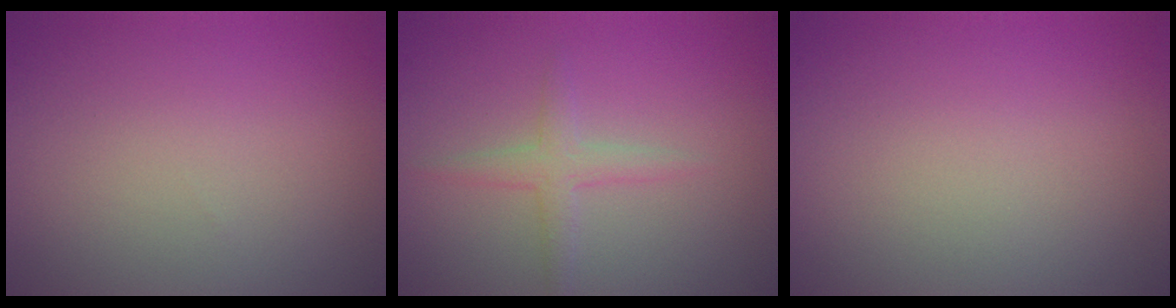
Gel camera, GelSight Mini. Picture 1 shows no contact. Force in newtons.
{"total": 1.7, "press": 1.7, "slide": 0.1}
{"total": 0.0}